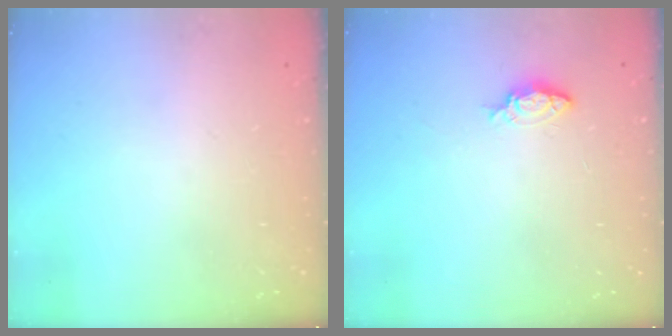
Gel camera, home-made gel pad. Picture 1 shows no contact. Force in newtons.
{"total": 5.0, "press": 4.9, "slide": 0.8}